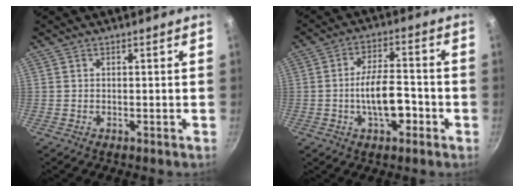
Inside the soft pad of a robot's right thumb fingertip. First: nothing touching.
{"total": 9.6, "force": [-2.7, 4.4, 8.1], "torque": [-0.121, 0.029, -0.047]}